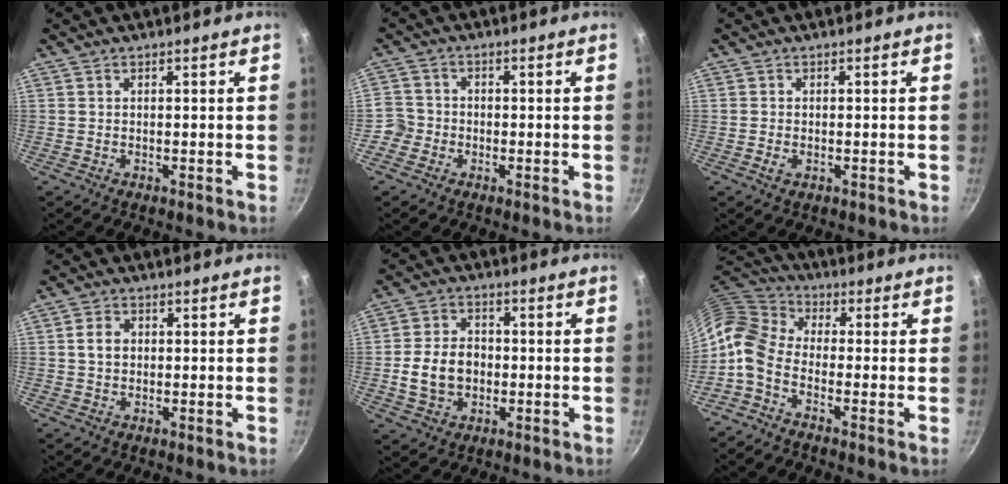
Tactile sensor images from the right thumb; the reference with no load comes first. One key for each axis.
{"total": 4.5, "fx": -2.0, "fy": 4.0, "fz": 0.8, "tx": 0.009, "ty": 0.021, "tz": -0.046}
{"total": 1.4, "fx": -0.4, "fy": 1.0, "fz": 1.0, "tx": -0.020, "ty": -0.002, "tz": -0.007}
{"total": 3.3, "fx": 0.3, "fy": 2.7, "fz": 2.0, "tx": -0.027, "ty": 0.005, "tz": 0.004}
{"total": 9.5, "fx": -1.1, "fy": 7.5, "fz": 5.7, "tx": -0.082, "ty": 0.016, "tz": -0.021}
{"total": 8.8, "fx": -2.7, "fy": 5.5, "fz": 6.3, "tx": -0.125, "ty": 0.036, "tz": -0.076}